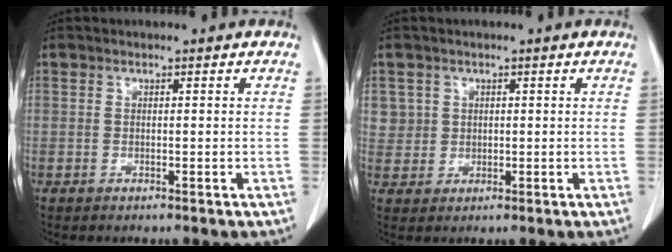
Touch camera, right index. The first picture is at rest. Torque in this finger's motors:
{"motor_torque": [0.00, 0.07, 0.01, 0.03]}